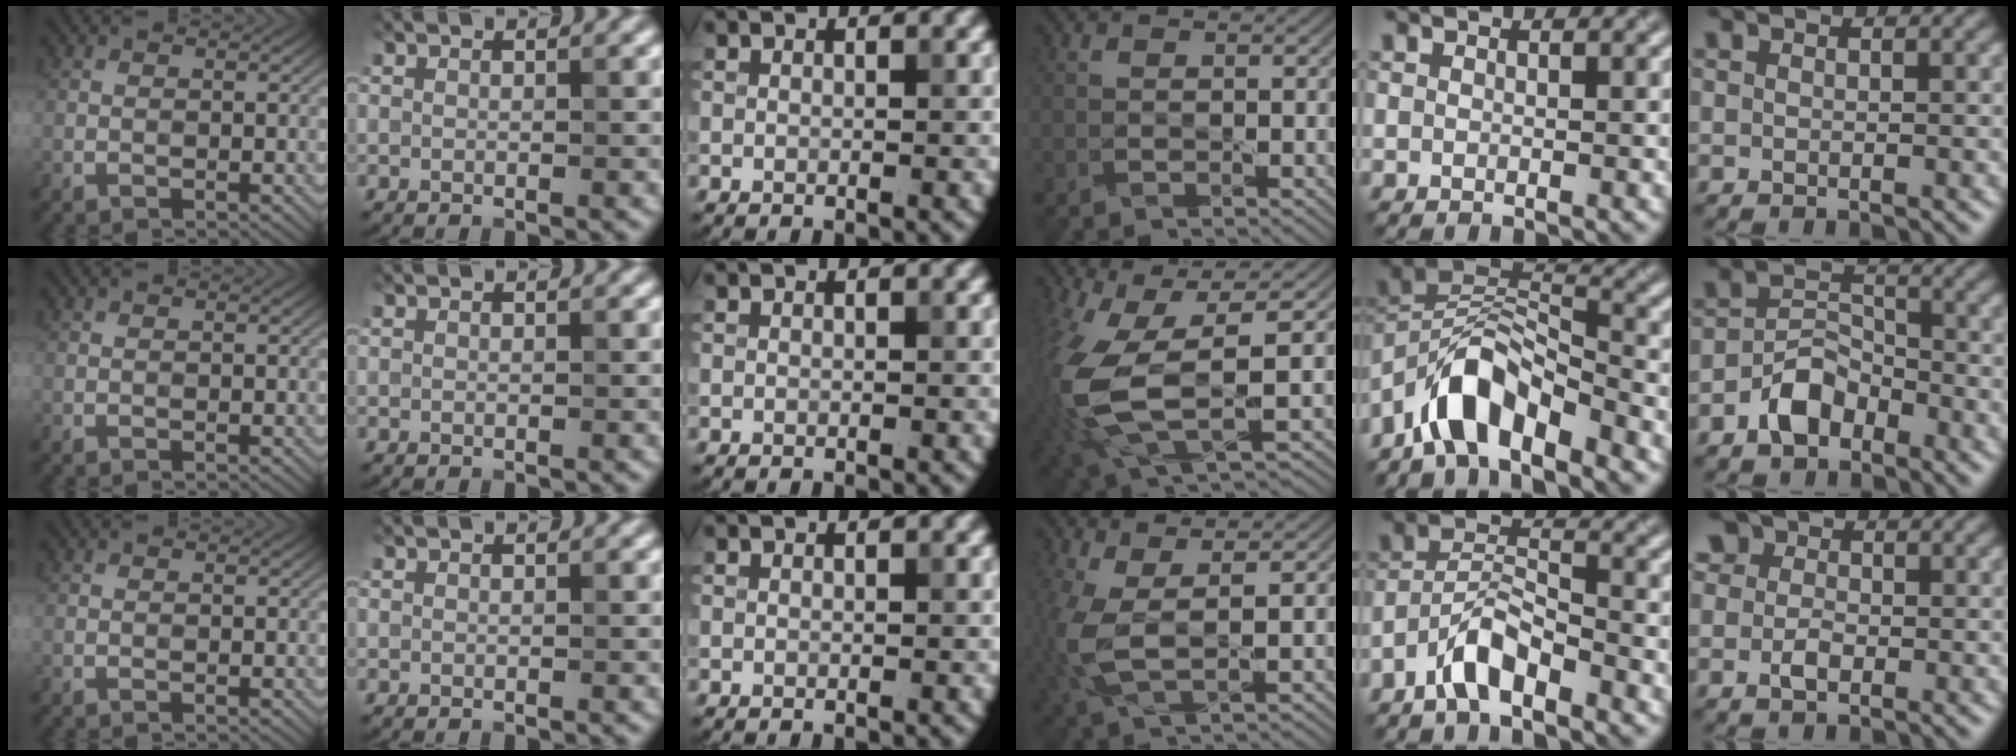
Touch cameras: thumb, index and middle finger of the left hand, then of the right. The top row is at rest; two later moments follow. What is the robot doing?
{"motion": "lift_and_place", "object": "knife"}